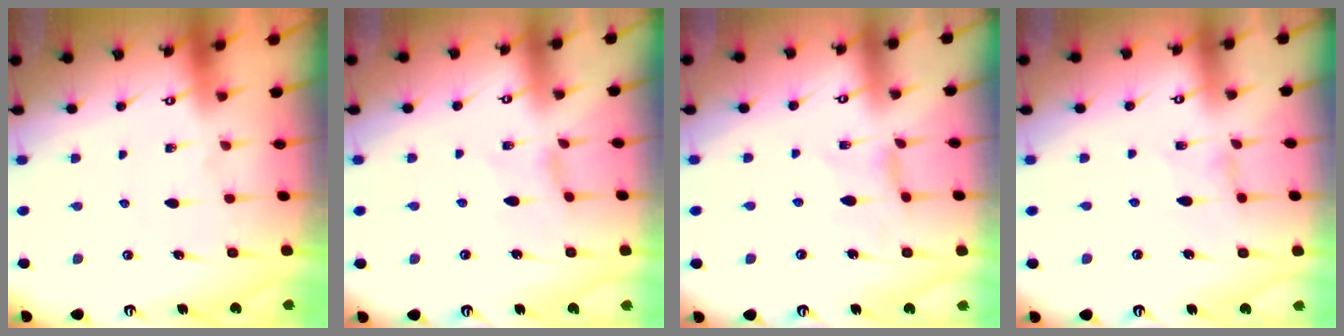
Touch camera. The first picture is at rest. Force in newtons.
{"total": 0.0}
{"total": 1.6, "press": 1.5, "slide": 0.4}
{"total": 0.0}